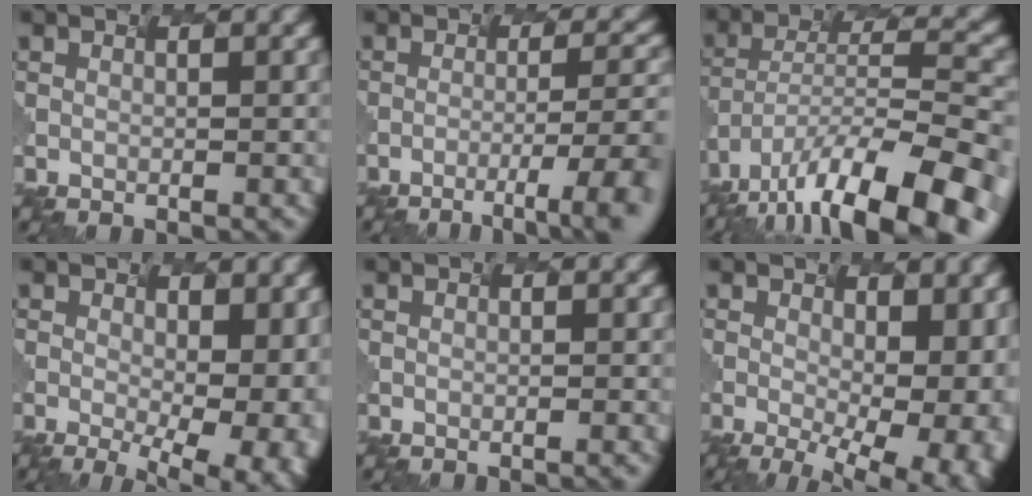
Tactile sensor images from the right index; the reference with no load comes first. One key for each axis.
{"total": 6.8, "fx": -3.9, "fy": 0.7, "fz": 5.5, "tx": -0.101, "ty": -0.009, "tz": -0.021}
{"total": 13.6, "fx": -10.9, "fy": 3.0, "fz": 7.6, "tx": -0.174, "ty": -0.005, "tz": -0.155}
{"total": 7.1, "fx": -0.4, "fy": 3.2, "fz": 6.3, "tx": -0.076, "ty": -0.026, "tz": 0.034}
{"total": 0.6, "fx": -0.5, "fy": 0.1, "fz": 0.4, "tx": 0.002, "ty": 0.003, "tz": -0.002}
{"total": 9.6, "fx": -0.6, "fy": 4.6, "fz": 8.4, "tx": -0.111, "ty": -0.027, "tz": 0.041}